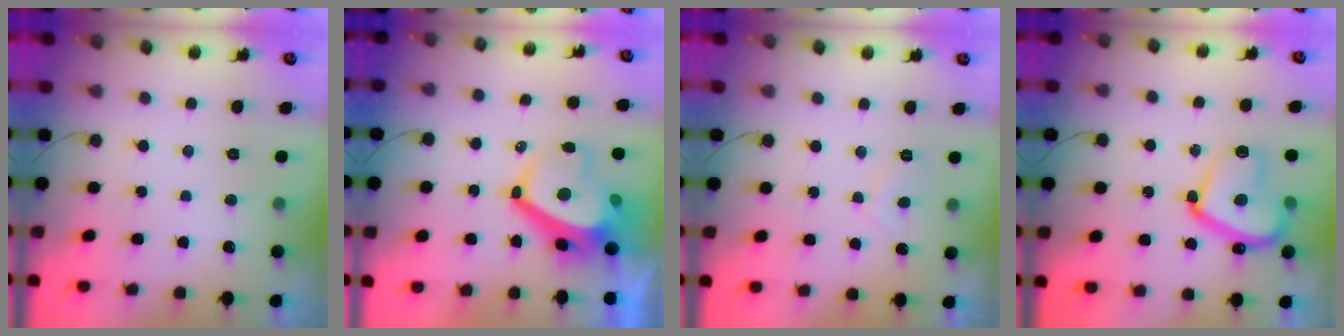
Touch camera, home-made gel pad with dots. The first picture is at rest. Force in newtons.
{"total": 10.9, "press": 10.8, "slide": 1.5}
{"total": 1.8, "press": 1.7, "slide": 0.7}
{"total": 16.0, "press": 15.9, "slide": 1.2}